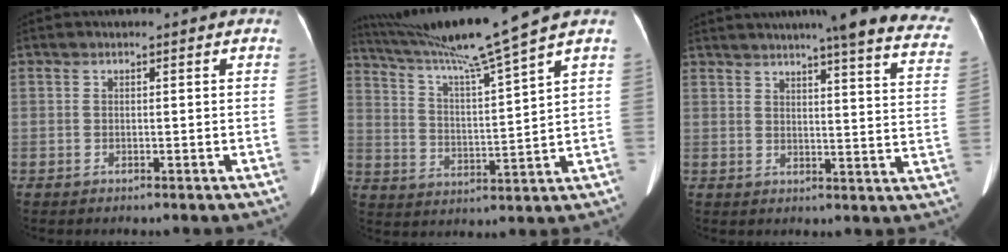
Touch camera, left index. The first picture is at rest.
{"total": 13.4, "force": [11.1, -3.4, 6.8], "torque": [-0.120, -0.018, 0.195]}
{"total": 23.7, "force": [20.1, 1.3, 12.4], "torque": [-0.159, -0.045, 0.223]}